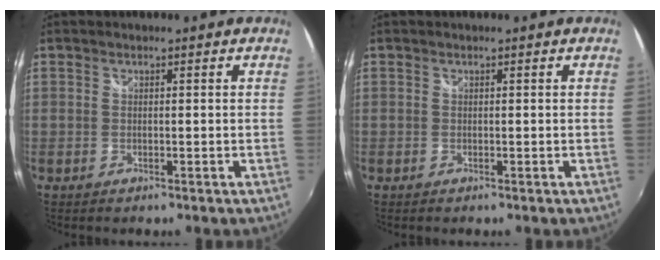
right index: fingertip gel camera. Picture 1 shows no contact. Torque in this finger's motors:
{"motor_torque": [-0.36, 0.32, 0.03, 0.01]}